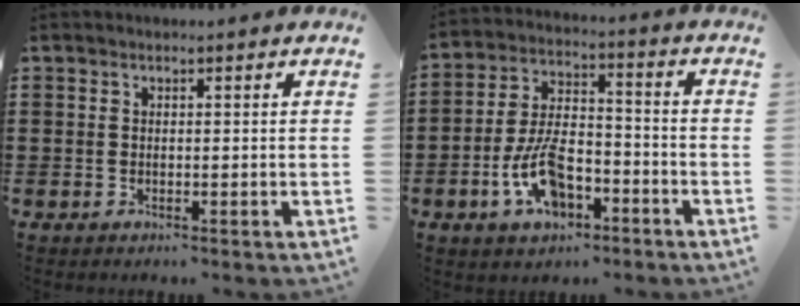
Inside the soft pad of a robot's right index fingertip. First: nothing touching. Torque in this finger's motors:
{"motor_torque": [1.76, 0.37, 0.38, 0.14]}